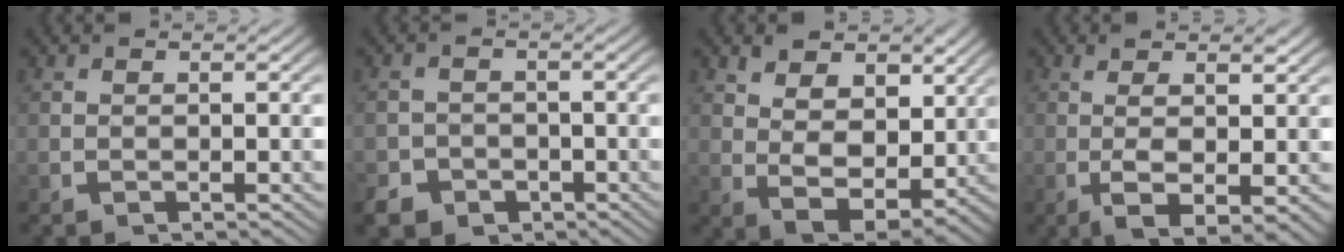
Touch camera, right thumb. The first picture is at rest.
{"total": 5.5, "force": [-3.7, 3.8, 1.3], "torque": [-0.015, -0.029, -0.057]}
{"total": 8.0, "force": [1.2, 5.9, 5.4], "torque": [-0.112, -0.045, 0.033]}
{"total": 6.0, "force": [-1.1, 2.8, 5.2], "torque": [-0.106, -0.029, -0.002]}